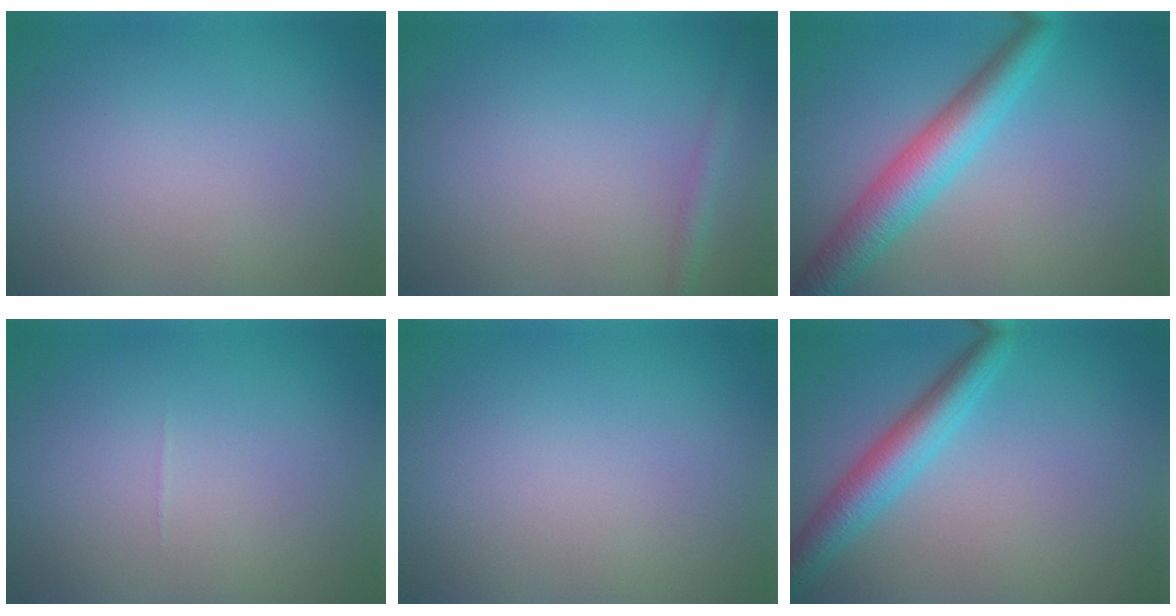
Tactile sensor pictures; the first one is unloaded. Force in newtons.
{"total": 1.3, "press": 1.3, "slide": 0.1}
{"total": 5.6, "press": 5.6, "slide": 0.1}
{"total": 0.0}
{"total": 0.0}
{"total": 4.2, "press": 4.2, "slide": 0.2}